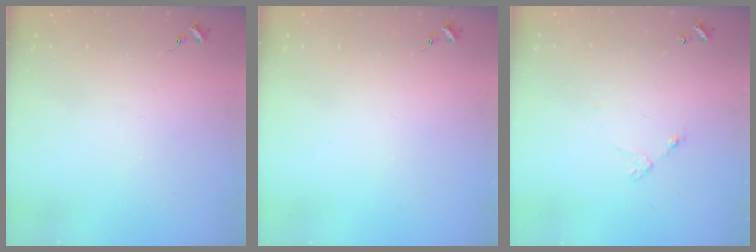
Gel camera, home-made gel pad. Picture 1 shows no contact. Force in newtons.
{"total": 0.0}
{"total": 4.9, "press": 4.8, "slide": 0.3}